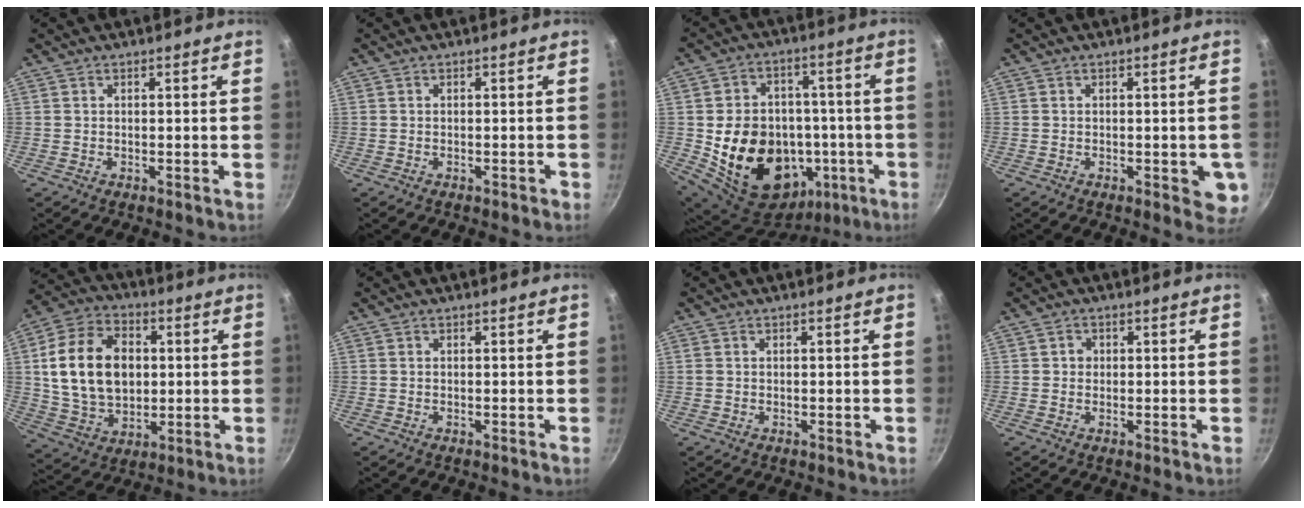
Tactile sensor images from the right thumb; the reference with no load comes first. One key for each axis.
{"total": 0.6, "fx": -0.4, "fy": 0.4, "fz": 0.3, "tx": 0.001, "ty": 0.009, "tz": -0.001}
{"total": 22.9, "fx": -4.7, "fy": 17.9, "fz": 13.6, "tx": -0.207, "ty": 0.043, "tz": -0.047}
{"total": 5.3, "fx": -1.2, "fy": 2.4, "fz": 4.5, "tx": -0.030, "ty": 0.000, "tz": -0.014}
{"total": 18.9, "fx": 2.1, "fy": 13.5, "fz": 13.1, "tx": -0.218, "ty": 0.004, "tz": 0.039}
{"total": 0.0}
{"total": 0.9, "fx": 0.2, "fy": 0.8, "fz": 0.3, "tx": -0.007, "ty": 0.003, "tz": 0.002}
{"total": 1.6, "fx": 0.1, "fy": 1.5, "fz": 0.5, "tx": -0.001, "ty": 0.003, "tz": 0.000}